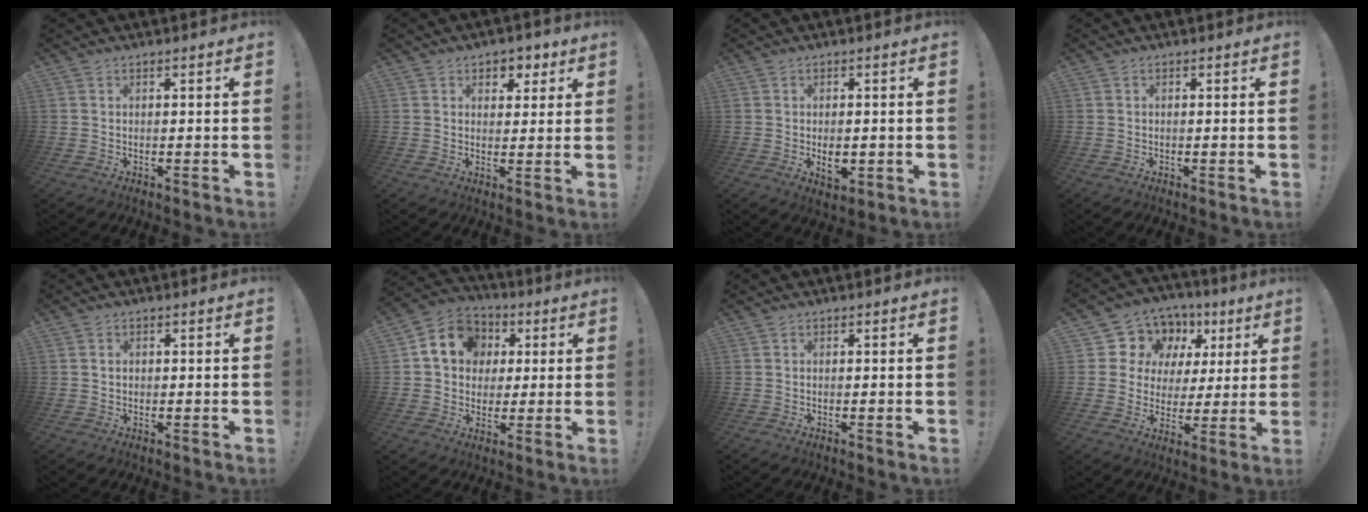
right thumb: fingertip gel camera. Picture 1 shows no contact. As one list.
[{"total": 5.0, "force": [2.5, 4.1, 1.5], "torque": [-0.009, -0.015, 0.043]}, {"total": 4.6, "force": [-0.8, 2.7, 3.6], "torque": [-0.049, 0.001, -0.014]}, {"total": 0.0}, {"total": 1.0, "force": [0.2, 0.8, 0.4], "torque": [-0.003, 0.000, 0.002]}, {"total": 12.3, "force": [3.1, 10.7, 5.3], "torque": [-0.073, 0.000, 0.065]}, {"total": 0.0}, {"total": 10.7, "force": [5.4, 8.9, 2.3], "torque": [-0.032, -0.048, 0.114]}]